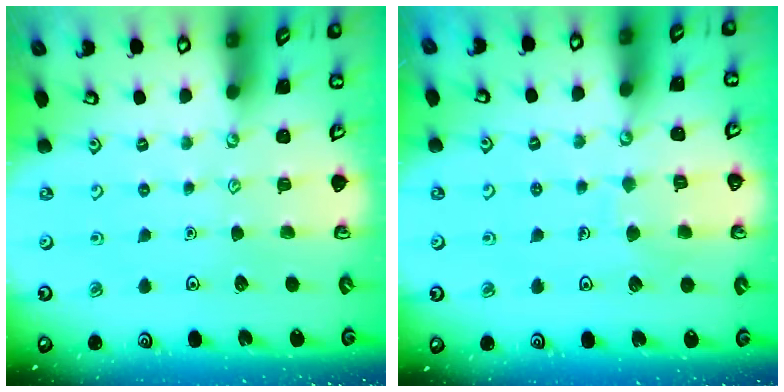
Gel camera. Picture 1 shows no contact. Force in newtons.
{"total": 6.2, "press": 6.1, "slide": 0.6}